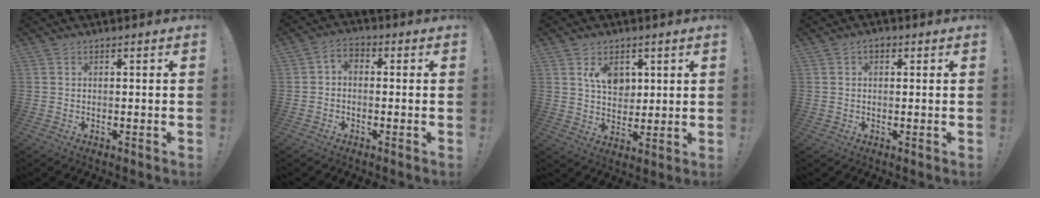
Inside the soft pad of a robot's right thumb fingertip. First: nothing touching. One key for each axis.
{"total": 3.1, "fx": -1.4, "fy": 2.2, "fz": 1.8, "tx": -0.034, "ty": 0.007, "tz": -0.027}
{"total": 8.4, "fx": 3.7, "fy": 6.2, "fz": 4.3, "tx": -0.068, "ty": -0.012, "tz": 0.073}
{"total": 2.5, "fx": 0.7, "fy": 2.0, "fz": 1.3, "tx": -0.016, "ty": 0.000, "tz": 0.012}